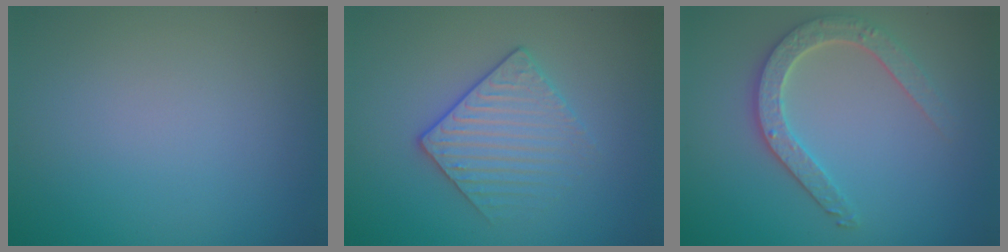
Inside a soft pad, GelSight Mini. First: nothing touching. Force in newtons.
{"total": 2.9, "press": 2.6, "slide": 1.2}
{"total": 3.6, "press": 3.2, "slide": 1.7}